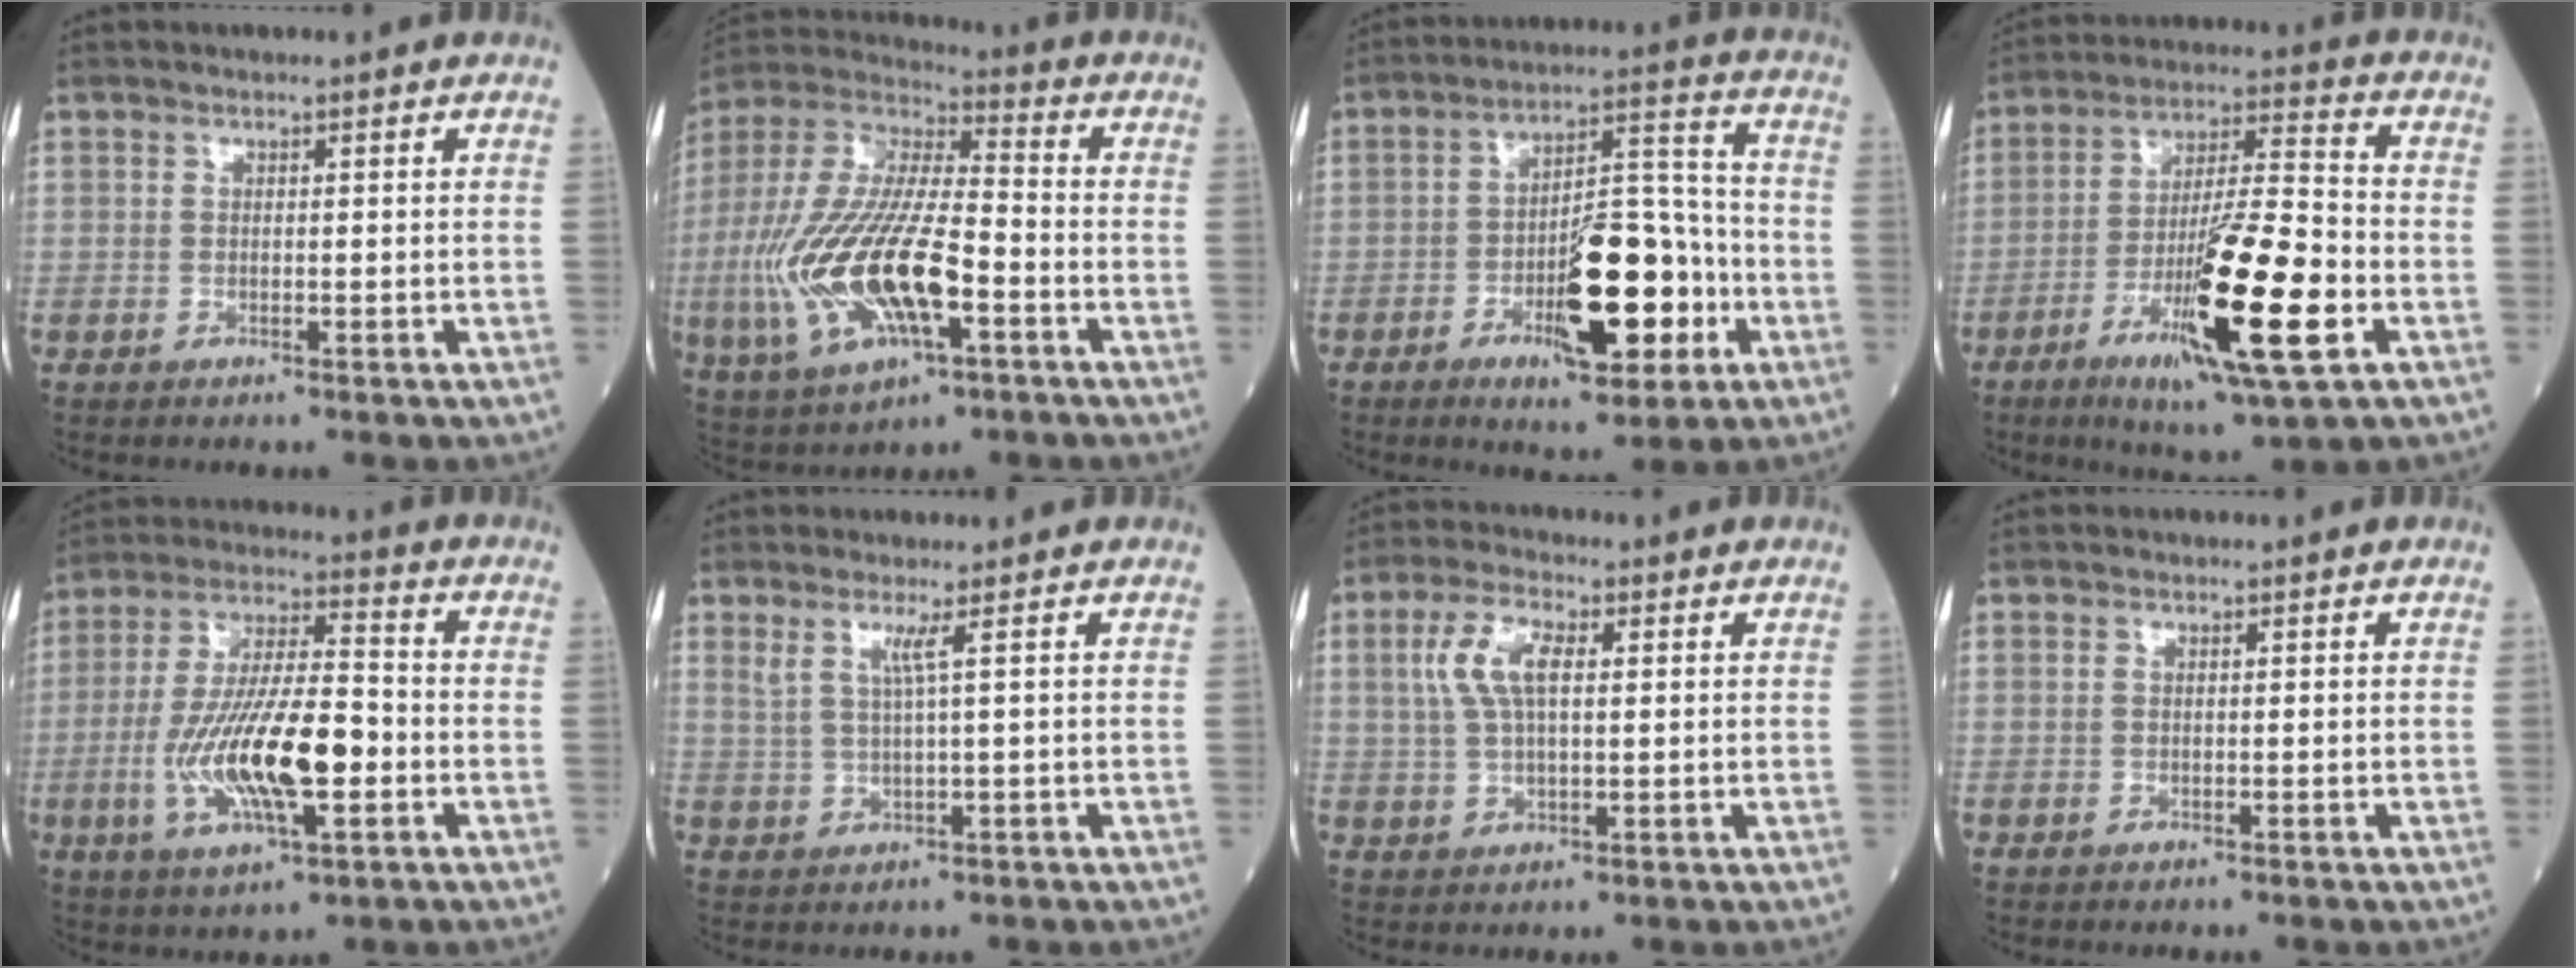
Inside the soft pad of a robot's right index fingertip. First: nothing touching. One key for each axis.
{"total": 20.3, "fx": -5.2, "fy": 6.2, "fz": 18.7, "tx": -0.413, "ty": -0.011, "tz": -0.088}
{"total": 13.9, "fx": -4.8, "fy": 4.3, "fz": 12.3, "tx": -0.200, "ty": 0.013, "tz": -0.068}
{"total": 17.8, "fx": -6.2, "fy": 1.5, "fz": 16.6, "tx": -0.298, "ty": -0.023, "tz": -0.102}
{"total": 15.4, "fx": -3.6, "fy": 3.4, "fz": 14.6, "tx": -0.290, "ty": -0.004, "tz": -0.061}
{"total": 2.6, "fx": 1.3, "fy": -0.7, "fz": 2.2, "tx": -0.051, "ty": -0.001, "tz": 0.031}
{"total": 6.7, "fx": 1.8, "fy": 2.3, "fz": 6.0, "tx": -0.137, "ty": 0.015, "tz": 0.041}
{"total": 0.0}